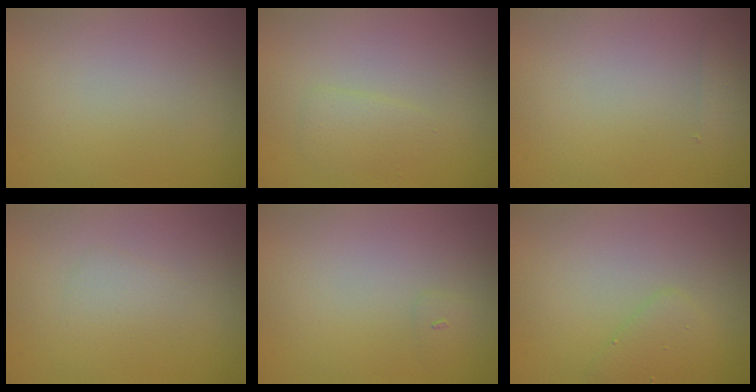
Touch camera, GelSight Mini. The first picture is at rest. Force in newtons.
{"total": 1.4, "press": 1.4, "slide": 0.2}
{"total": 1.3, "press": 1.3, "slide": 0.1}
{"total": 1.2, "press": 1.2, "slide": 0.0}
{"total": 0.6, "press": 0.6, "slide": 0.1}
{"total": 1.9, "press": 1.9, "slide": 0.0}